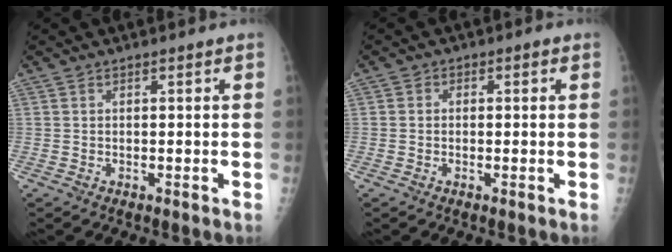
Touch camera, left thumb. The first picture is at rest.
{"total": 1.7, "force": [0.0, 1.5, 0.6], "torque": [0.004, 0.005, -0.007]}